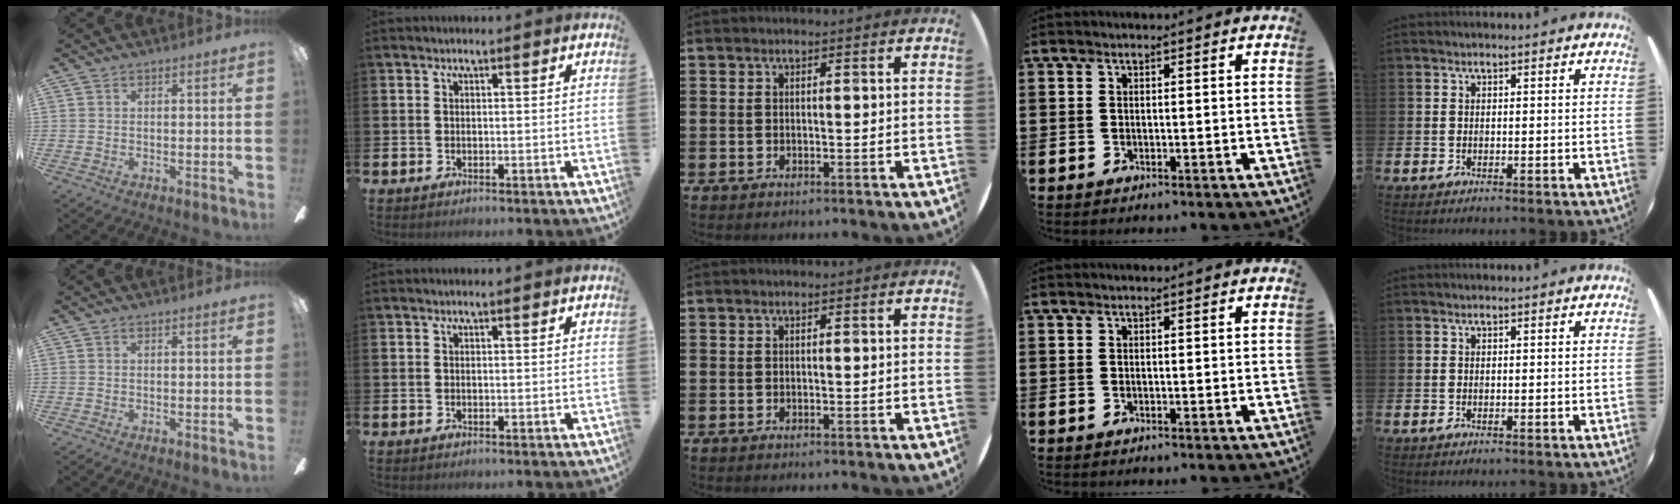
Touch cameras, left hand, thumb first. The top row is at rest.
{}